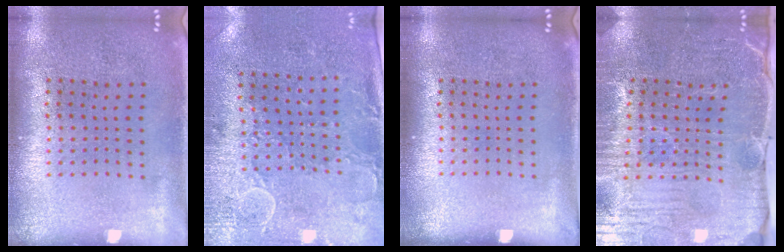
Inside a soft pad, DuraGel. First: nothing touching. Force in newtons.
{"total": 2.9, "press": 2.3, "slide": 1.7}
{"total": 0.0}
{"total": 4.0, "press": 4.0, "slide": 0.6}